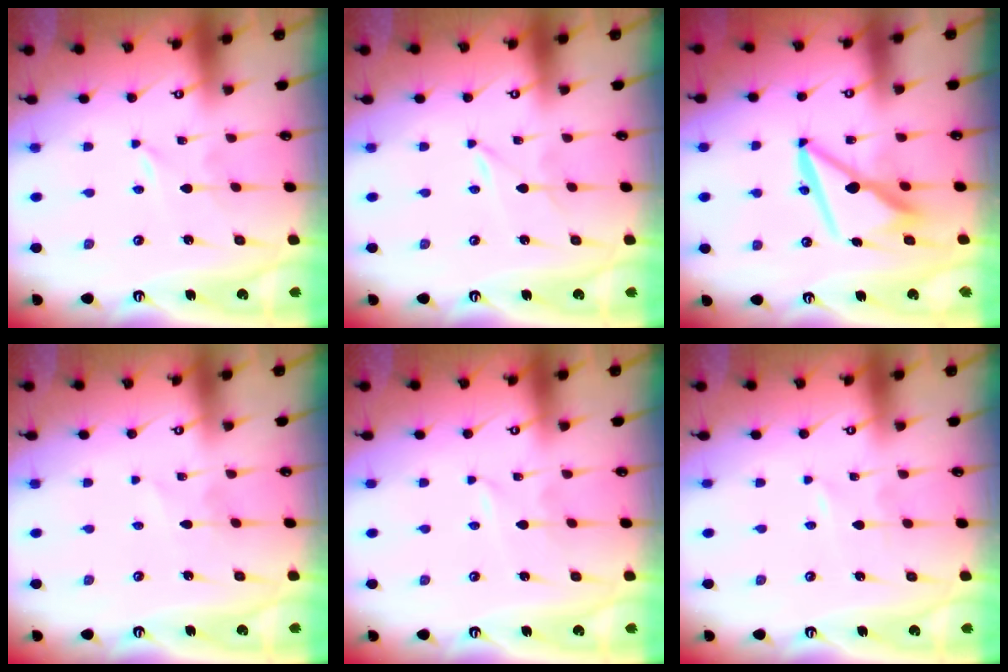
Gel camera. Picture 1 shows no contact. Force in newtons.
{"total": 0.6, "press": 0.5, "slide": 0.1}
{"total": 9.9, "press": 9.8, "slide": 1.0}
{"total": 1.5, "press": 1.5, "slide": 0.1}
{"total": 1.0, "press": 1.0, "slide": 0.0}
{"total": 0.7, "press": 0.7, "slide": 0.1}